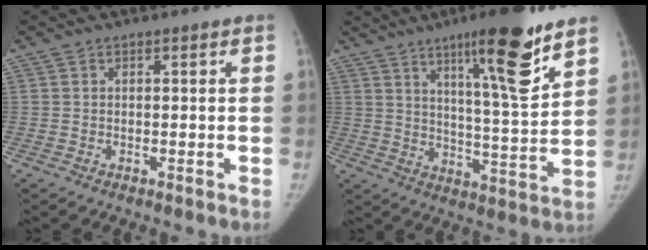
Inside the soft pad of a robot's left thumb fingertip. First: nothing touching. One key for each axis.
{"total": 16.4, "fx": 9.9, "fy": 2.4, "fz": 12.9, "tx": -0.178, "ty": -0.063, "tz": 0.156}